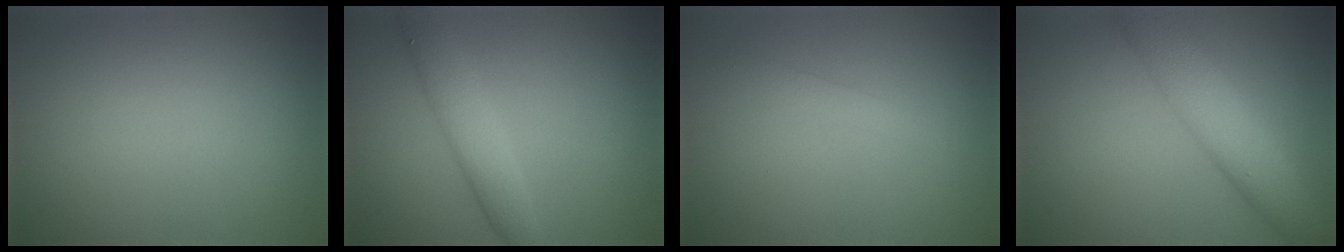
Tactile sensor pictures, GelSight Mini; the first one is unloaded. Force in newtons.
{"total": 3.8, "press": 3.8, "slide": 0.3}
{"total": 1.3, "press": 1.3, "slide": 0.0}
{"total": 6.7, "press": 6.7, "slide": 0.4}